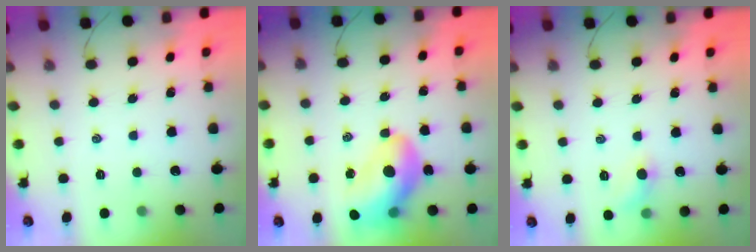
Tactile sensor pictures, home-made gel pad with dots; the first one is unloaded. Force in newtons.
{"total": 14.5, "press": 13.9, "slide": 4.1}
{"total": 5.6, "press": 5.3, "slide": 2.0}